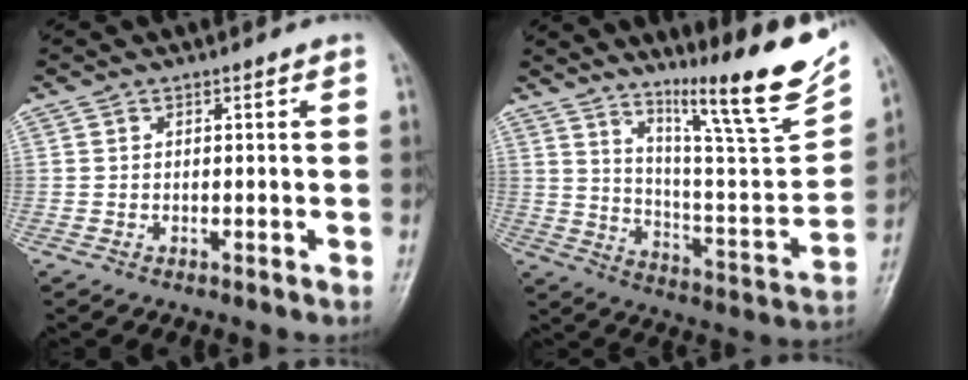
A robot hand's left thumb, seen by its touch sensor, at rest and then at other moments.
{"total": 20.7, "force": [14.1, 2.4, 15.0], "torque": [-0.192, -0.080, 0.234]}